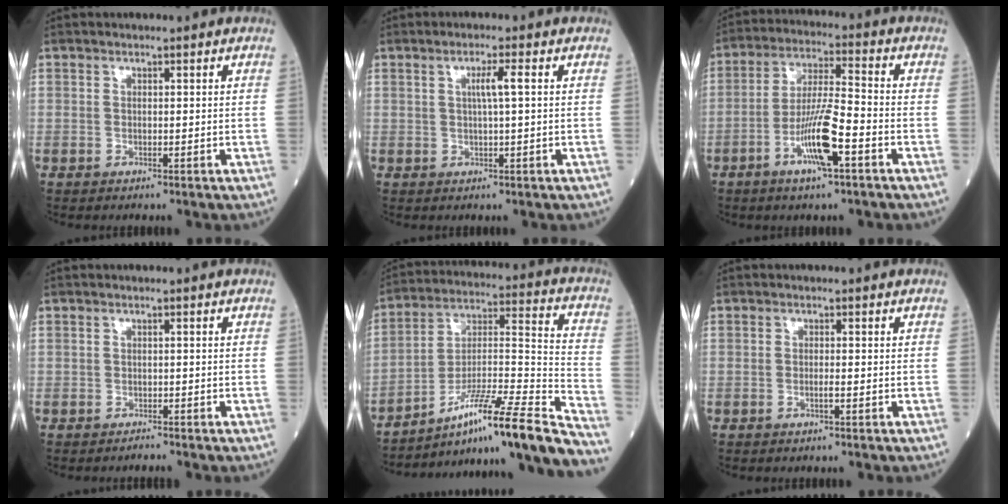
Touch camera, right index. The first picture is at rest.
{"total": 2.8, "force": [0.8, -0.2, 2.7], "torque": [-0.044, 0.000, 0.011]}
{"total": 9.8, "force": [-4.1, 0.9, 8.8], "torque": [-0.167, -0.002, -0.078]}
{"total": 0.6, "force": [-0.6, 0.0, -0.3], "torque": [0.012, 0.000, -0.012]}
{"total": 22.1, "force": [-17.1, -0.7, 14.0], "torque": [-0.181, 0.007, -0.286]}
{"total": 1.1, "force": [-0.4, -0.1, 1.0], "torque": [-0.021, -0.001, -0.009]}